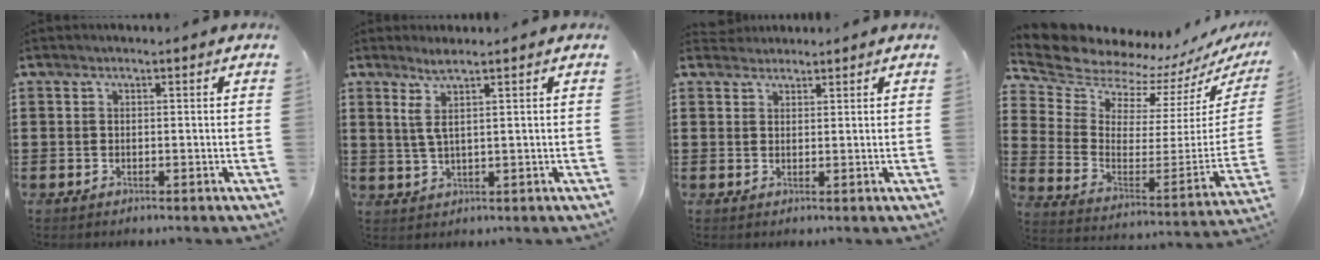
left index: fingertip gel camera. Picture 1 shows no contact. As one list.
[{"total": 3.0, "force": [1.6, -0.3, 2.5], "torque": [-0.061, -0.007, 0.026]}, {"total": 1.7, "force": [1.6, 0.6, -0.2], "torque": [-0.002, 0.004, 0.033]}, {"total": 7.6, "force": [7.4, 1.7, 0.5], "torque": [-0.064, -0.080, 0.127]}]